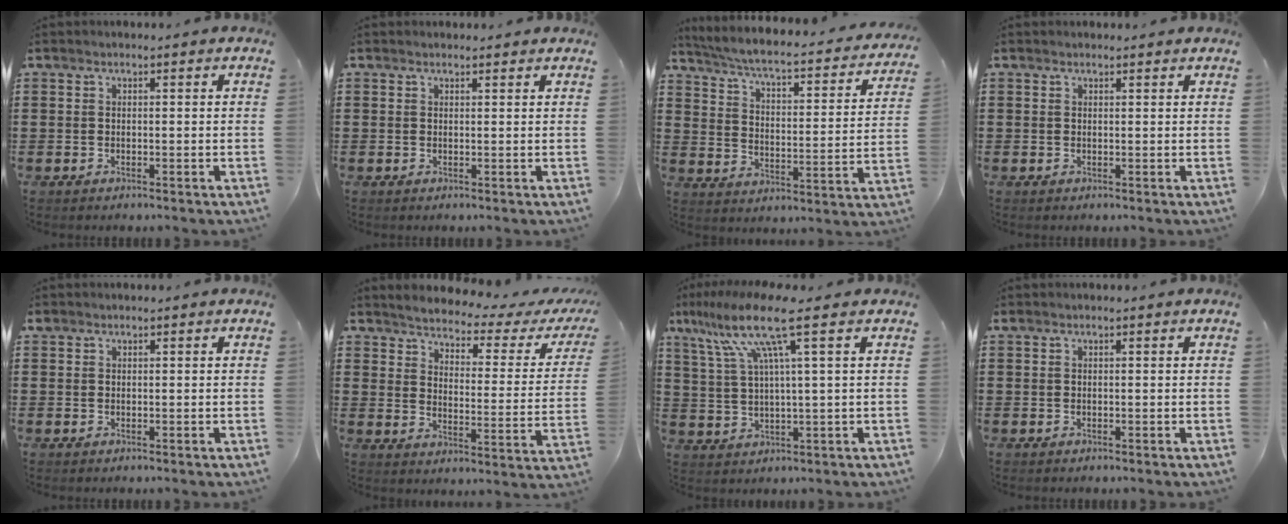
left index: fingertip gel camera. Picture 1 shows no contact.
{"total": 0.7, "force": [0.6, 0.3, 0.0], "torque": [-0.002, 0.001, 0.013]}
{"total": 4.3, "force": [3.6, 0.1, 2.4], "torque": [-0.067, -0.032, 0.050]}
{"total": 0.6, "force": [0.5, 0.2, 0.1], "torque": [-0.004, 0.001, 0.011]}
{"total": 0.5, "force": [0.3, 0.4, 0.2], "torque": [-0.005, 0.004, 0.006]}
{"total": 2.8, "force": [2.6, 0.1, 1.0], "torque": [-0.041, -0.025, 0.034]}
{"total": 11.7, "force": [6.0, 0.7, 10.0], "torque": [-0.229, -0.013, 0.092]}
{"total": 0.0}